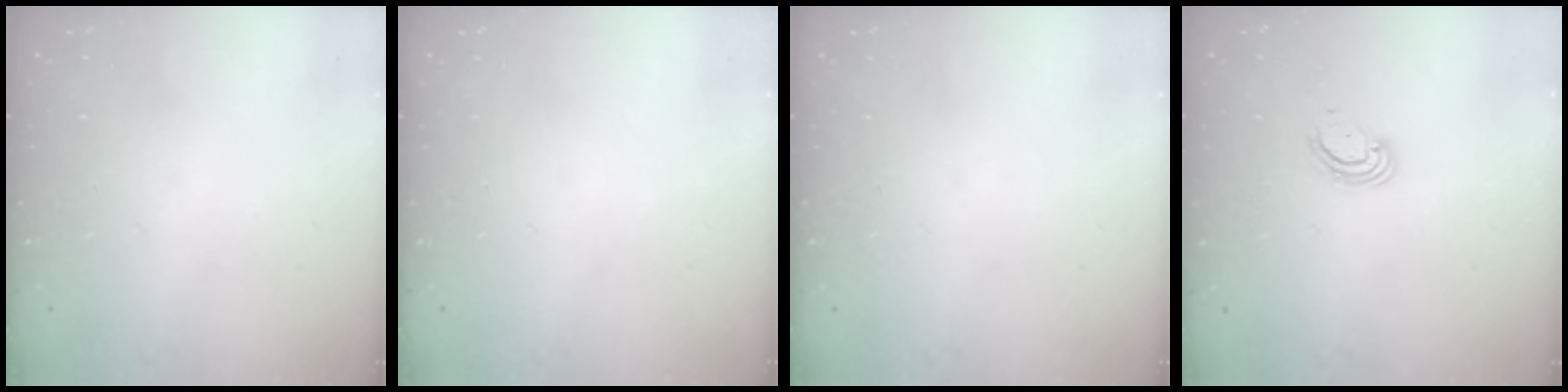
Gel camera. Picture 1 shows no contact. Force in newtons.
{"total": 0.0}
{"total": 0.0}
{"total": 3.2, "press": 3.2, "slide": 0.2}